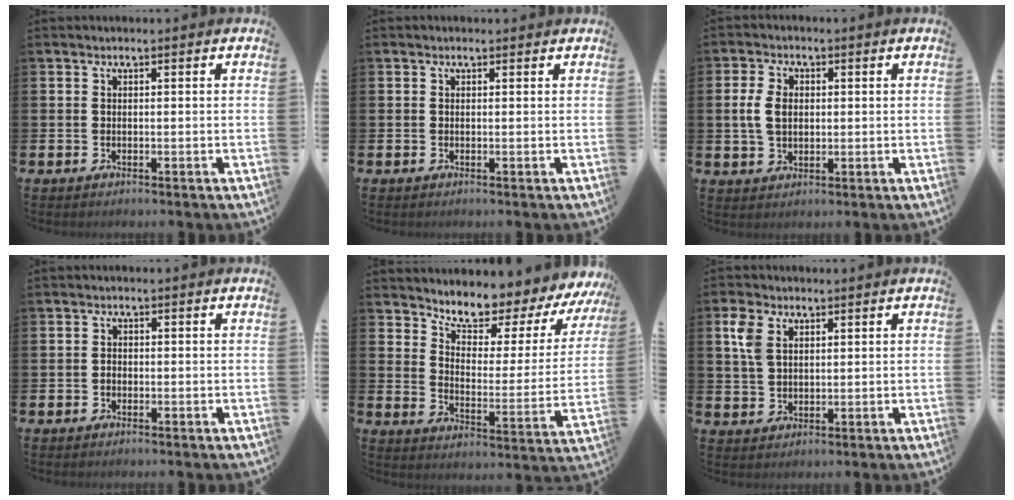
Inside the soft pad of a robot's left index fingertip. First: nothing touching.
{"total": 0.0}
{"total": 4.7, "force": [0.9, 3.2, 3.3], "torque": [-0.059, 0.009, 0.012]}
{"total": 0.9, "force": [-0.4, 0.7, 0.4], "torque": [0.001, -0.001, -0.010]}
{"total": 6.8, "force": [6.6, 1.3, 1.5], "torque": [-0.066, -0.059, 0.108]}
{"total": 4.7, "force": [2.5, 2.9, 2.7], "torque": [-0.052, 0.007, 0.042]}